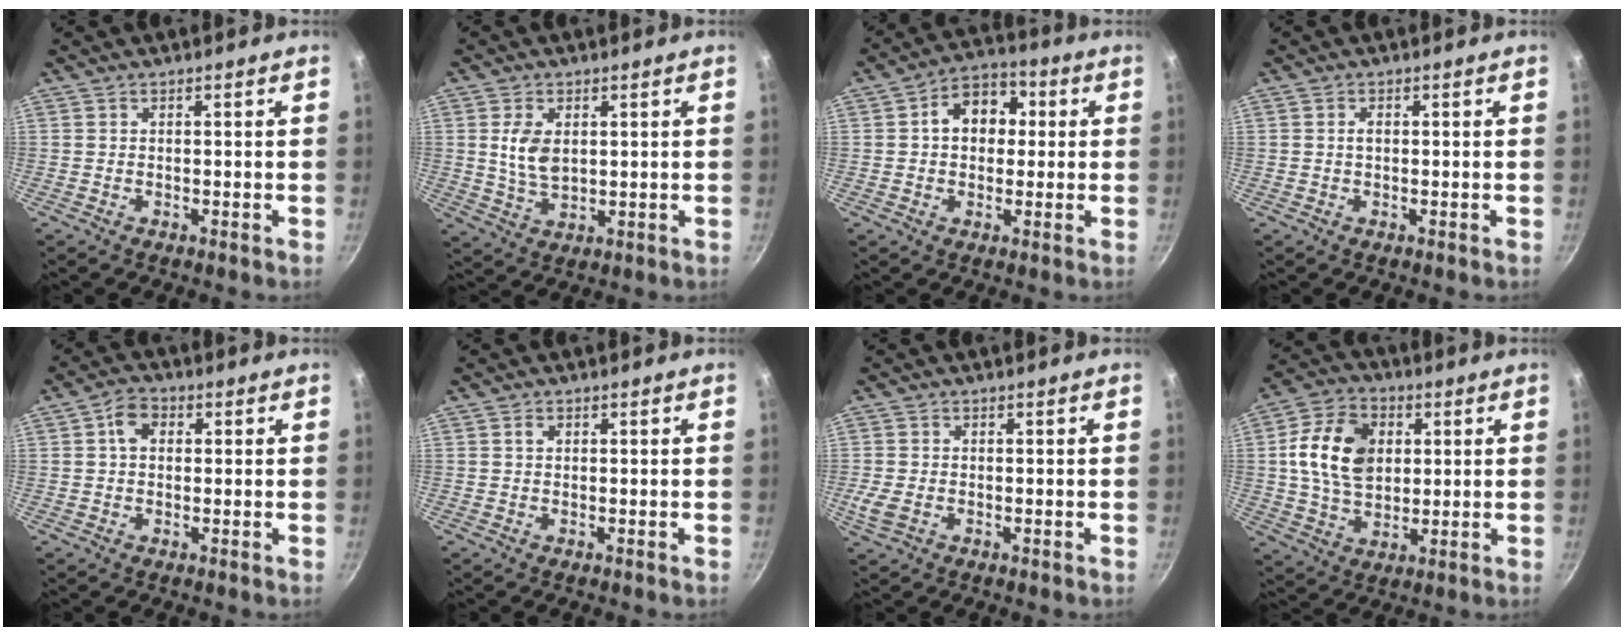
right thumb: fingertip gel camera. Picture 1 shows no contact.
{"total": 6.5, "force": [1.4, 4.0, 5.0], "torque": [-0.090, -0.013, 0.032]}
{"total": 9.7, "force": [1.4, 7.3, 6.3], "torque": [-0.051, 0.019, 0.007]}
{"total": 1.1, "force": [0.1, 0.7, 0.9], "torque": [-0.015, 0.003, 0.002]}
{"total": 4.4, "force": [0.8, 3.3, 2.8], "torque": [-0.035, 0.009, 0.005]}
{"total": 1.0, "force": [0.3, 0.7, 0.6], "torque": [-0.008, 0.004, 0.004]}
{"total": 3.6, "force": [-0.8, 2.5, 2.5], "torque": [-0.054, -0.004, -0.013]}
{"total": 14.6, "force": [2.7, 10.4, 9.9], "torque": [-0.157, 0.002, 0.041]}